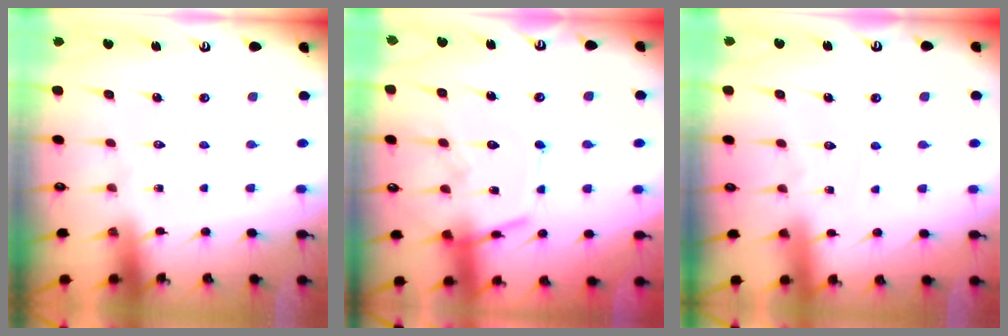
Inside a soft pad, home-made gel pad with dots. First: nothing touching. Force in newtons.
{"total": 13.8, "press": 13.7, "slide": 1.4}
{"total": 3.9, "press": 3.9, "slide": 0.3}